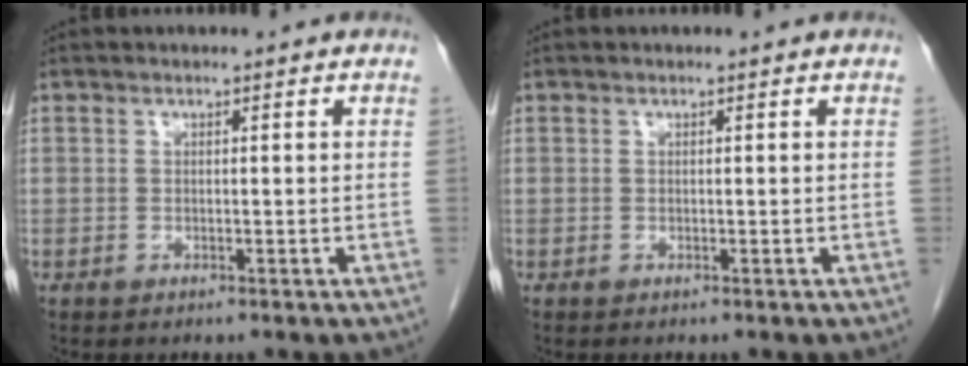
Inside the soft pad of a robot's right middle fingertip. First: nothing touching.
{"total": 0.0}